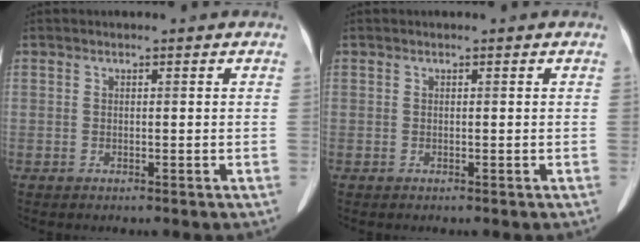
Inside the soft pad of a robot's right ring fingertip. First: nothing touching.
{"total": 0.0}